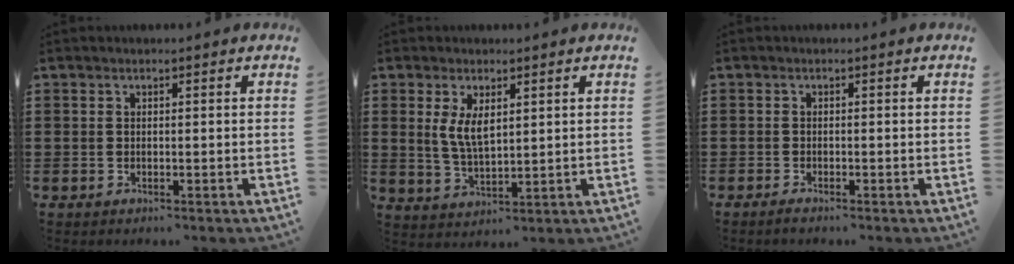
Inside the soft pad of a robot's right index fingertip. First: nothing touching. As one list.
[{"total": 4.7, "force": [1.4, 2.1, 4.0], "torque": [-0.083, 0.004, 0.024]}, {"total": 0.9, "force": [-0.8, 0.0, 0.2], "torque": [-0.008, -0.007, -0.015]}]